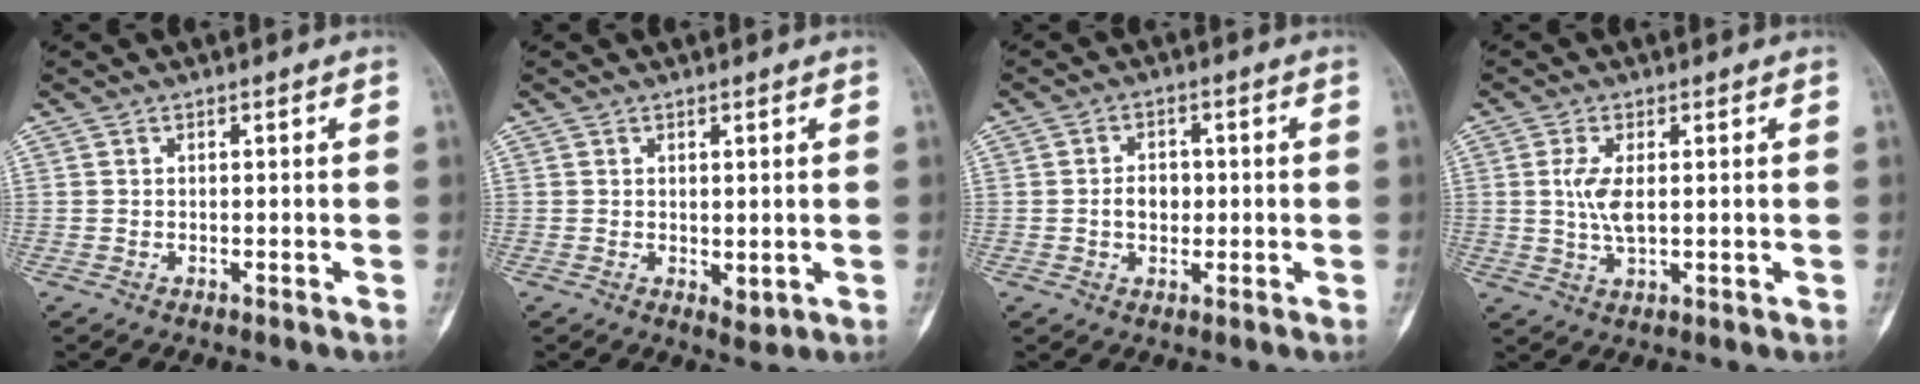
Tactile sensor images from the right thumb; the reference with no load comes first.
{"total": 2.4, "force": [0.0, 1.3, 2.0], "torque": [-0.024, -0.009, 0.007]}
{"total": 4.3, "force": [-0.2, 3.2, 2.8], "torque": [-0.033, 0.007, -0.006]}
{"total": 5.4, "force": [0.7, 2.3, 4.8], "torque": [-0.103, -0.007, 0.016]}